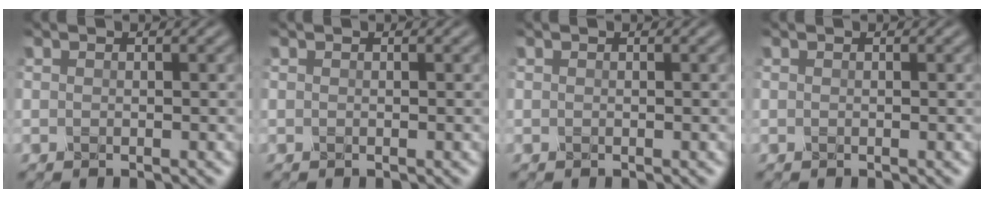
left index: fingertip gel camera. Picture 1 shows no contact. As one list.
[{"total": 0.0}, {"total": 0.0}, {"total": 0.0}]